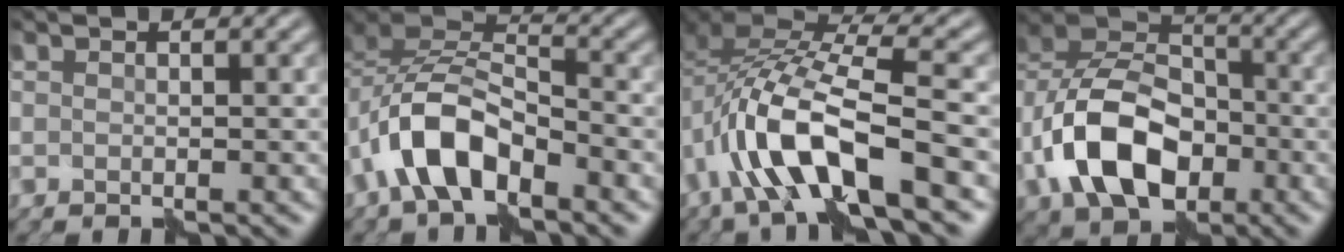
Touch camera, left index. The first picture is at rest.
{"total": 7.5, "force": [-3.7, 4.1, 5.1], "torque": [-0.093, 0.007, -0.077]}
{"total": 9.6, "force": [-3.5, 3.7, 8.2], "torque": [-0.168, 0.010, -0.069]}
{"total": 10.6, "force": [-4.0, 6.9, 7.0], "torque": [-0.142, 0.008, -0.086]}